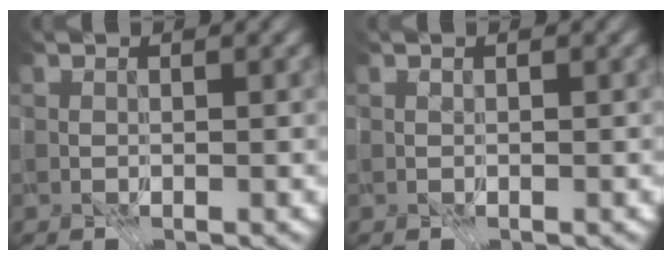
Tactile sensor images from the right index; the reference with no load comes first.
{"total": 0.8, "force": [-0.2, -0.7, -0.4], "torque": [0.008, -0.003, 0.003]}